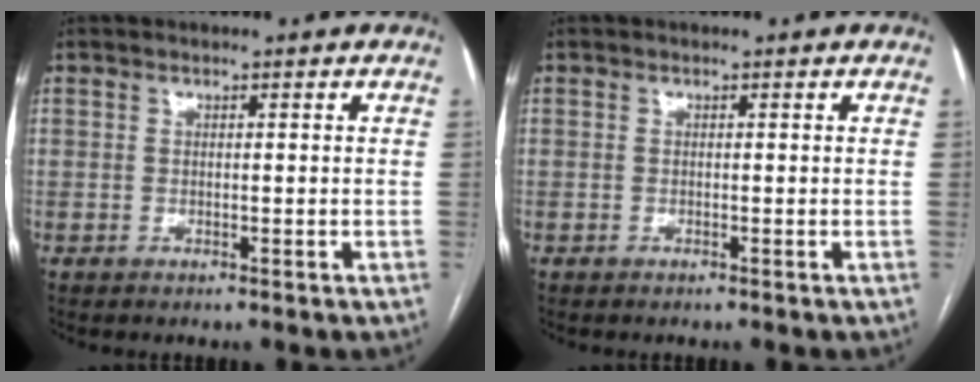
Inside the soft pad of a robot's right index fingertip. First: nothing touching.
{"total": 0.0}